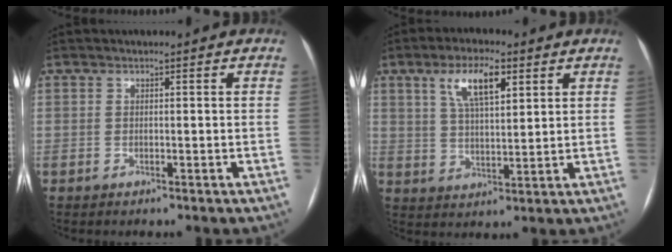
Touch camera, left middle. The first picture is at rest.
{"total": 7.9, "force": [3.9, 2.7, 6.3], "torque": [-0.119, 0.013, 0.071]}